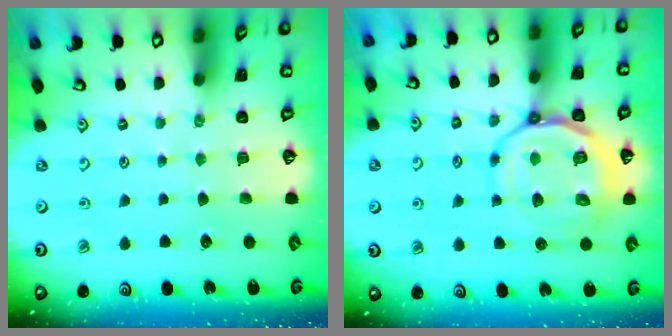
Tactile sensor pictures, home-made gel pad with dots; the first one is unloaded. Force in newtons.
{"total": 14.0, "press": 13.9, "slide": 2.1}